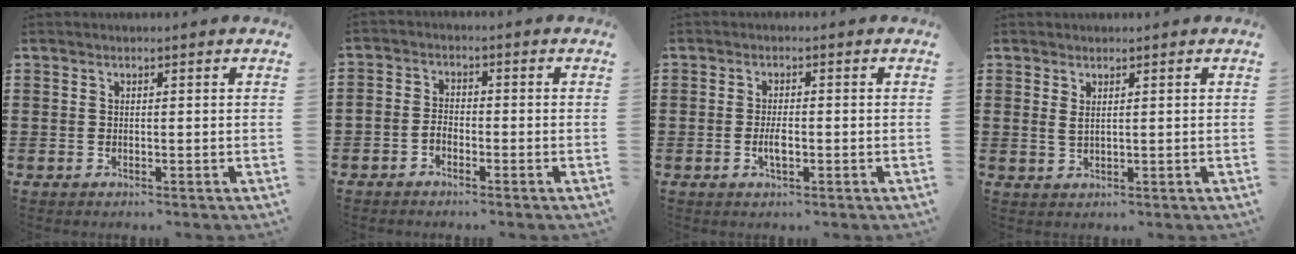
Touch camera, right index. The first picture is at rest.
{"total": 2.0, "force": [-1.6, 1.1, 0.6], "torque": [-0.017, 0.006, -0.033]}
{"total": 2.9, "force": [-0.8, 0.9, 2.6], "torque": [-0.054, -0.002, -0.016]}
{"total": 1.4, "force": [1.0, 0.3, 0.9], "torque": [-0.021, 0.003, 0.018]}